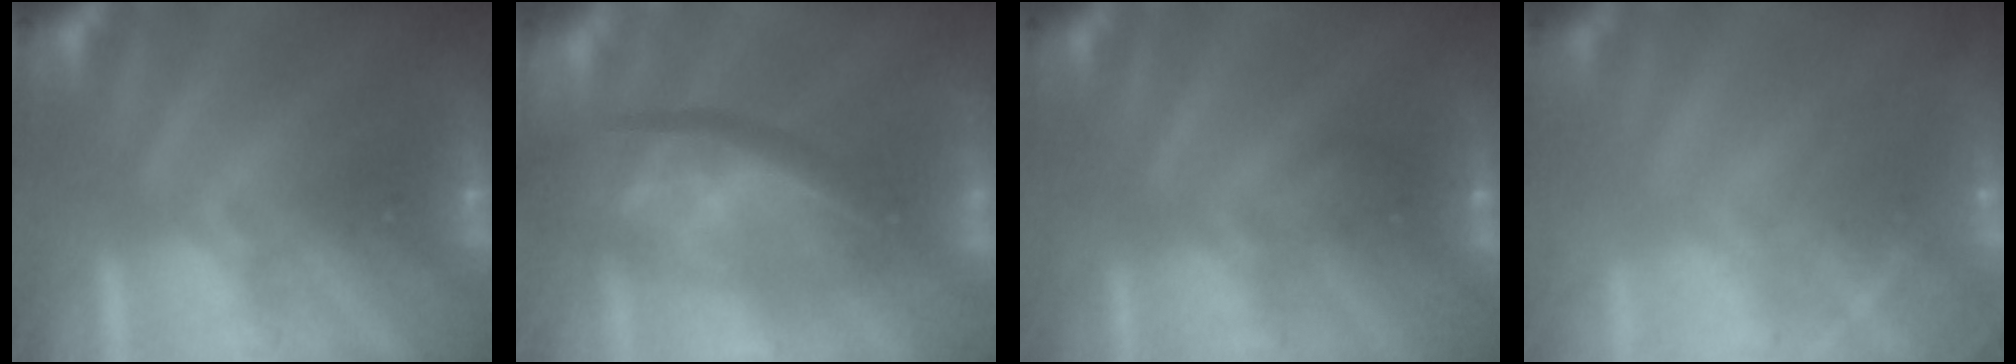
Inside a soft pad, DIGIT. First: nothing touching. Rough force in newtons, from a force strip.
{"total": 7.3}
{"total": 2.2}
{"total": 5.7}